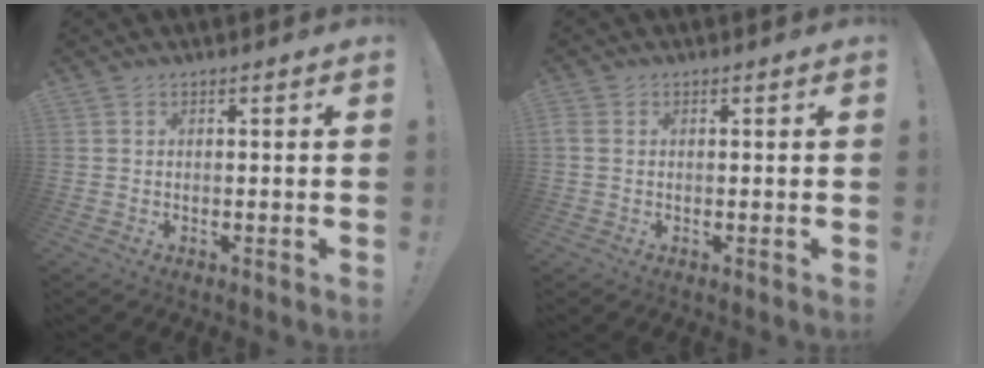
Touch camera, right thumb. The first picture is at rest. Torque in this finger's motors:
{"motor_torque": [0.07, -0.15, -0.38, 0.09, 0.12]}